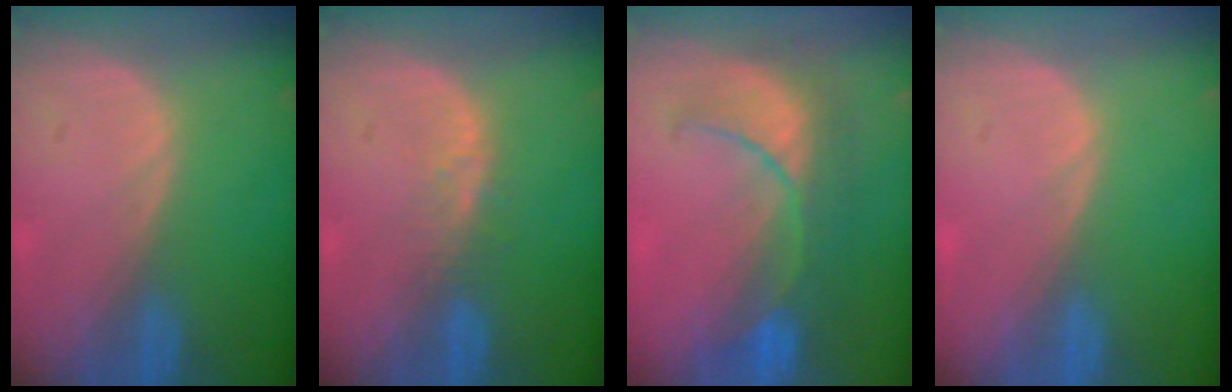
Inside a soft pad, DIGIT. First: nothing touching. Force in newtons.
{"total": 2.5, "press": 2.4, "slide": 0.2}
{"total": 8.3, "press": 8.3, "slide": 0.7}
{"total": 0.0}